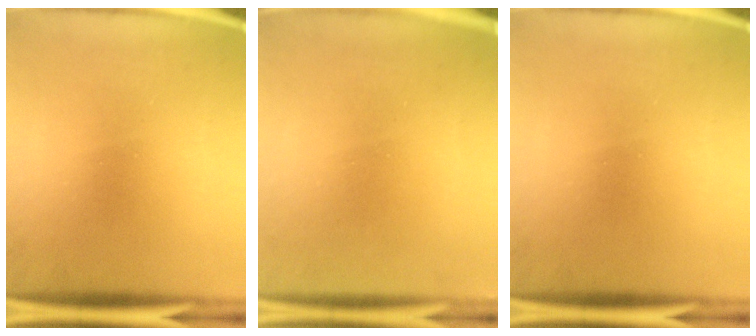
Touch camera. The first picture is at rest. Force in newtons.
{"total": 1.1}
{"total": 0.0}